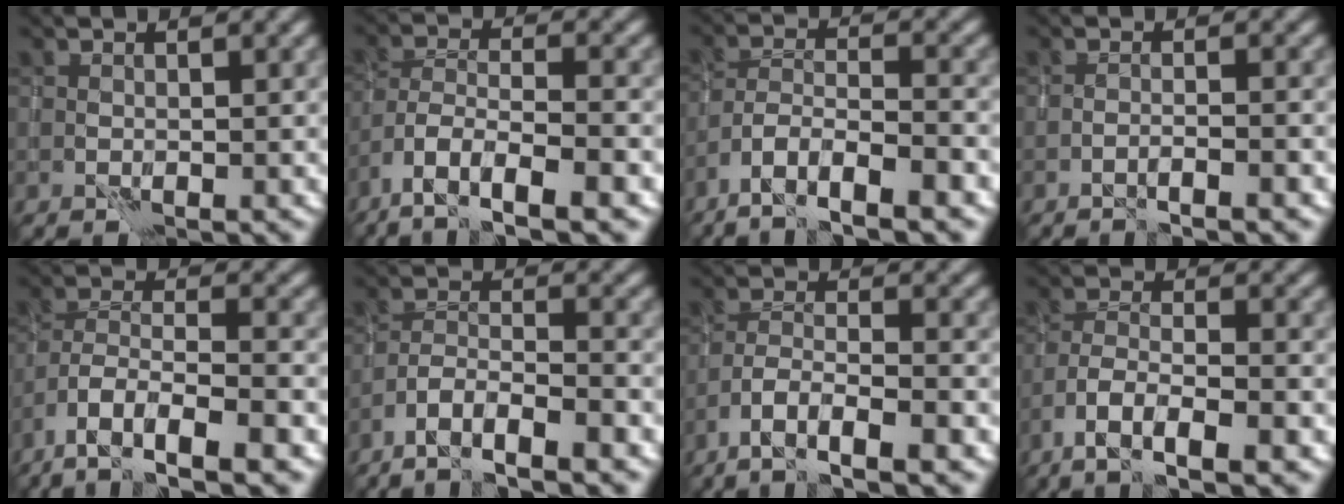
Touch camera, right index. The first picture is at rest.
{"total": 7.6, "force": [-5.2, 2.1, 5.2], "torque": [-0.089, 0.001, -0.094]}
{"total": 6.5, "force": [-4.7, 1.4, 4.2], "torque": [-0.073, 0.003, -0.087]}
{"total": 1.8, "force": [-1.4, -0.3, 1.1], "torque": [-0.018, 0.016, -0.025]}
{"total": 8.7, "force": [-5.8, 2.6, 5.9], "torque": [-0.105, 0.000, -0.106]}
{"total": 5.4, "force": [-4.1, 0.9, 3.4], "torque": [-0.058, 0.003, -0.075]}
{"total": 5.6, "force": [-3.8, 1.1, 4.0], "torque": [-0.072, 0.003, -0.068]}
{"total": 6.3, "force": [-4.0, 1.6, 4.6], "torque": [-0.082, 0.002, -0.072]}